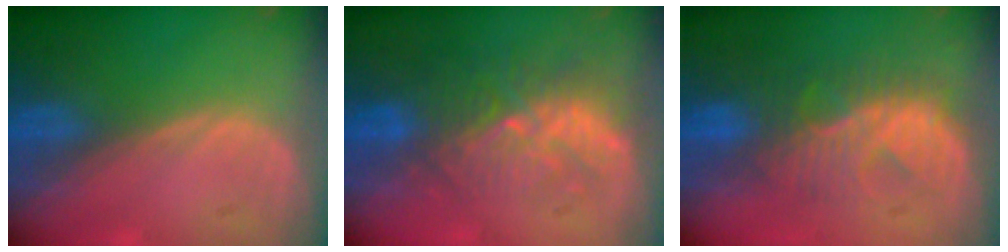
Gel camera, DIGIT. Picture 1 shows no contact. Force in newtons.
{"total": 9.1, "press": 8.4, "slide": 3.5}
{"total": 8.0, "press": 7.9, "slide": 1.3}